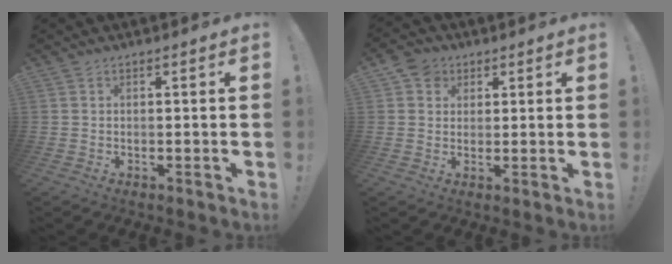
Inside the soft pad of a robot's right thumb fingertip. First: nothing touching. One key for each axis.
{"total": 5.7, "fx": 1.9, "fy": 5.1, "fz": 1.5, "tx": -0.022, "ty": -0.005, "tz": 0.036}